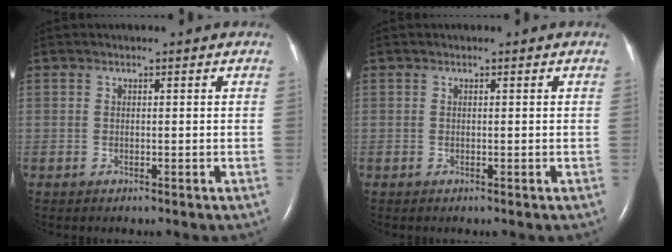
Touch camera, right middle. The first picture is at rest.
{"total": 0.0}